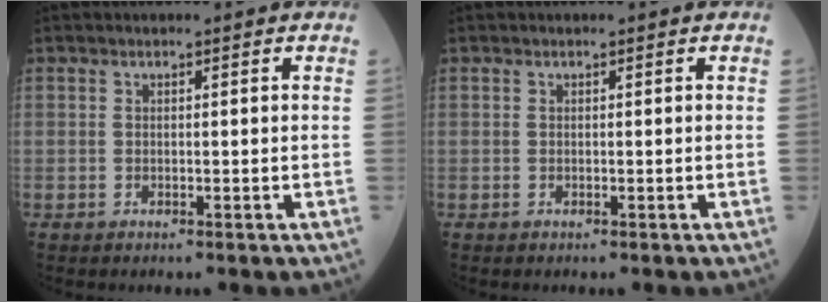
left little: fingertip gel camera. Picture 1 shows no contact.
{"total": 0.0}